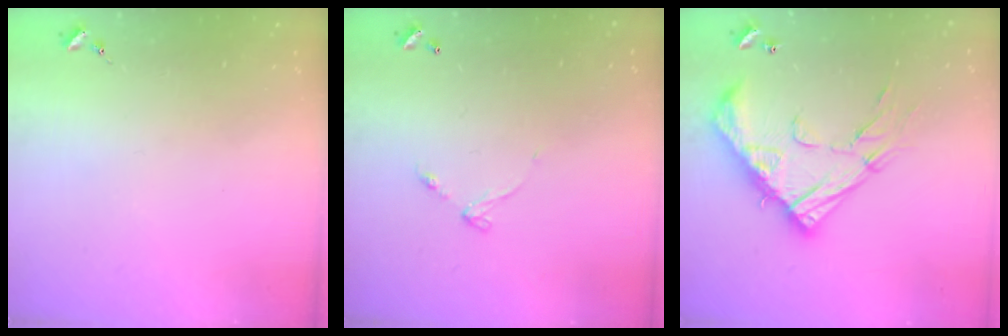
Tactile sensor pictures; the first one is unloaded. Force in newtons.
{"total": 5.6, "press": 5.6, "slide": 0.5}
{"total": 20.3, "press": 20.3, "slide": 1.7}